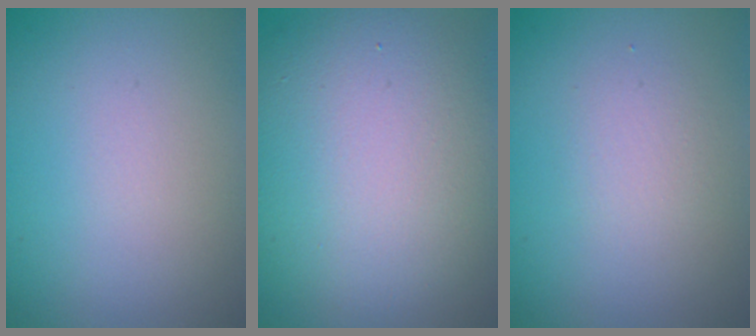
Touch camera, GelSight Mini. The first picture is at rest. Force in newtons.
{"total": 11.5, "press": 11.4, "slide": 0.7}
{"total": 1.4, "press": 1.4, "slide": 0.1}